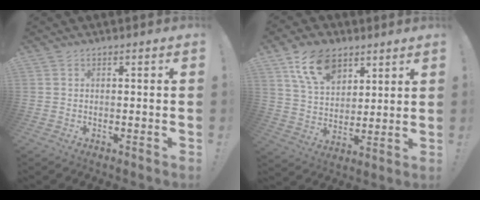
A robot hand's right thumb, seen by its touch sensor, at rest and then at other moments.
{"total": 14.1, "force": [8.2, 8.6, 7.5], "torque": [-0.129, -0.031, 0.156]}